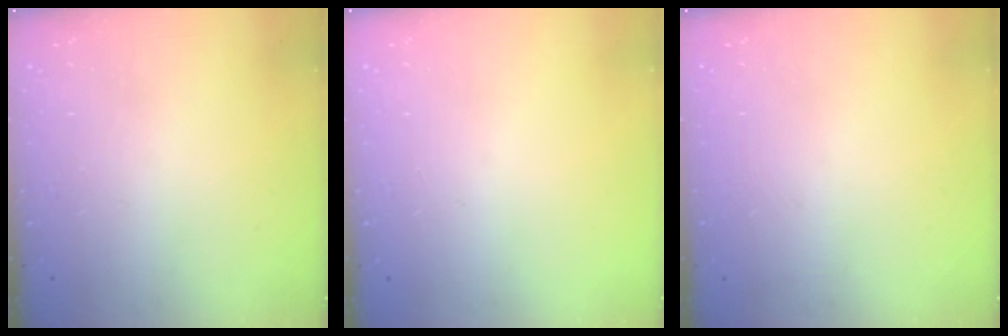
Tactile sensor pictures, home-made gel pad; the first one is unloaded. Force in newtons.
{"total": 0.0}
{"total": 0.0}